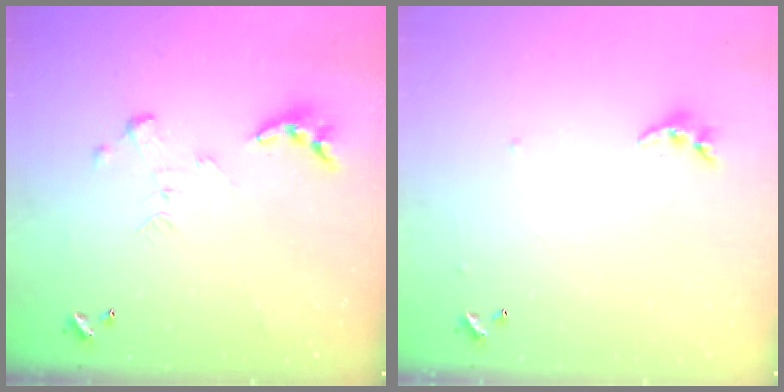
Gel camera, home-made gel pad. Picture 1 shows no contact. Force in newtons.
{"total": 4.2, "press": 4.1, "slide": 0.4}